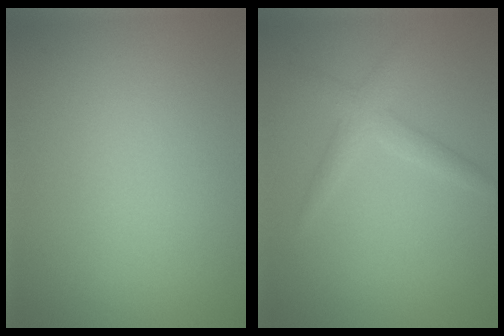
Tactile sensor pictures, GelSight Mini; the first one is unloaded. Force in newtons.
{"total": 2.1, "press": 2.1, "slide": 0.1}